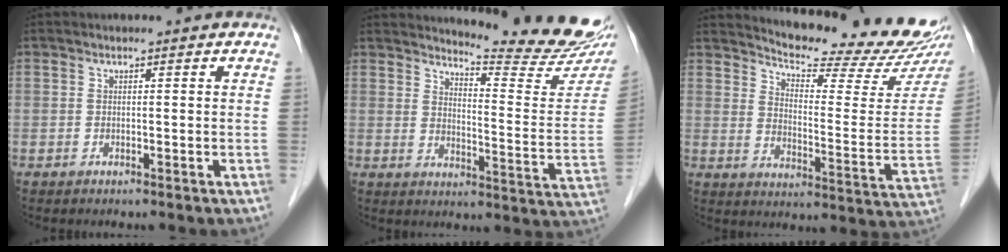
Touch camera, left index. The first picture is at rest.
{"total": 16.8, "force": [15.9, 0.1, 5.2], "torque": [-0.076, -0.104, 0.188]}
{"total": 20.4, "force": [19.0, 1.5, 7.3], "torque": [-0.109, -0.089, 0.236]}